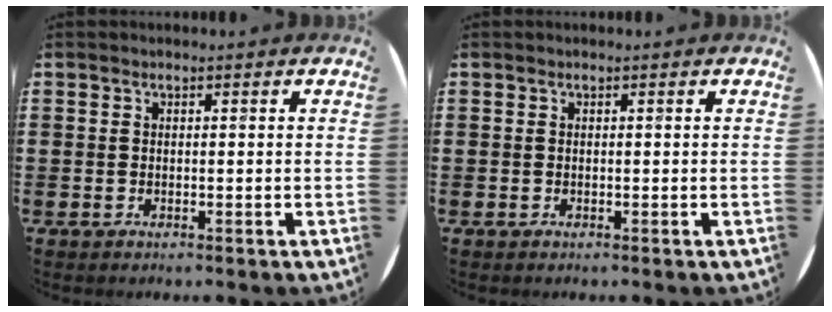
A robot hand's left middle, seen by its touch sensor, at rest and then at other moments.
{"total": 0.0}